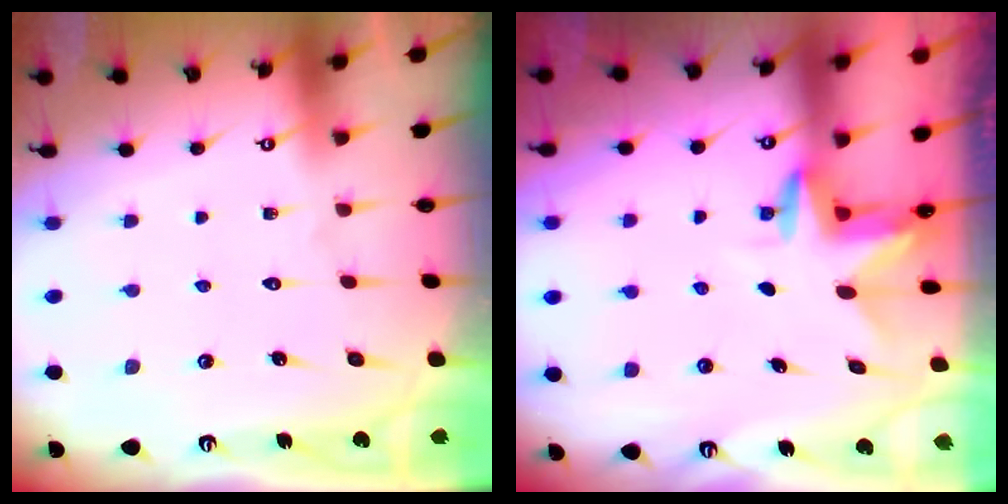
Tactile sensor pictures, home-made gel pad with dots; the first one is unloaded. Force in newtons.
{"total": 3.0, "press": 3.0, "slide": 0.2}